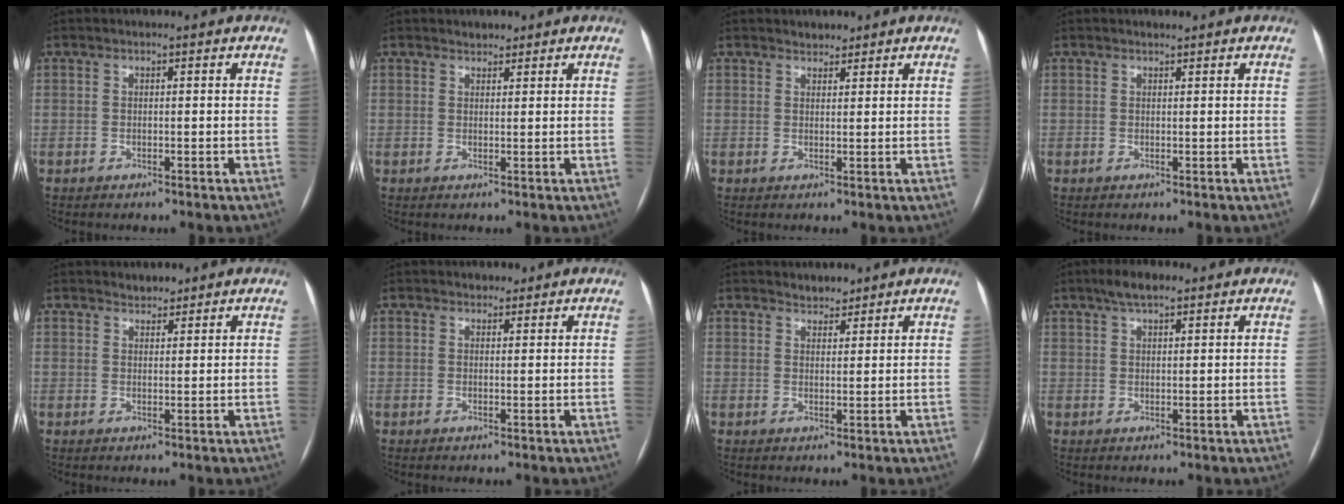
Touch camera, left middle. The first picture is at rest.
{"total": 1.5, "force": [1.2, 0.8, 0.3], "torque": [-0.007, 0.004, 0.018]}
{"total": 1.7, "force": [1.4, 0.8, 0.2], "torque": [-0.005, 0.003, 0.021]}
{"total": 0.5, "force": [0.5, -0.1, 0.2], "torque": [-0.009, -0.001, 0.011]}
{"total": 1.8, "force": [1.6, 0.8, 0.1], "torque": [-0.004, 0.004, 0.025]}
{"total": 1.4, "force": [1.1, 0.9, 0.2], "torque": [-0.004, 0.003, 0.013]}
{"total": 2.1, "force": [1.9, 0.9, 0.1], "torque": [-0.003, 0.003, 0.031]}
{"total": 4.0, "force": [2.8, 1.2, 2.5], "torque": [-0.051, 0.015, 0.048]}